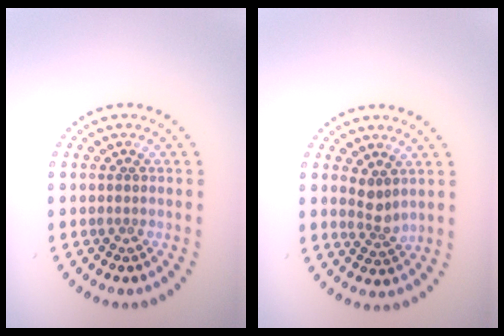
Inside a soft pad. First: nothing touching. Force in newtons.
{"total": 1.7, "press": 1.4, "slide": 1.0}